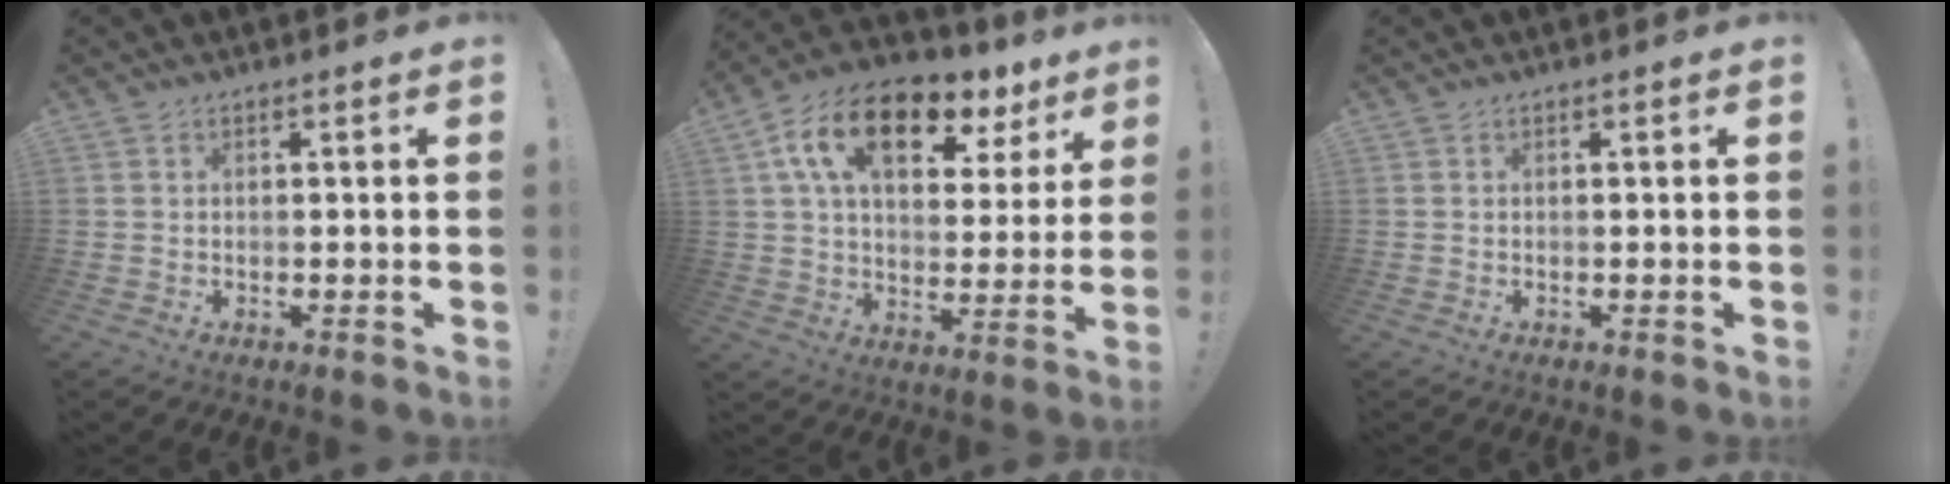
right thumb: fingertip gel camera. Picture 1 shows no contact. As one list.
[{"total": 17.6, "force": [9.1, 9.2, 12.0], "torque": [-0.194, -0.041, 0.157]}, {"total": 0.0}]